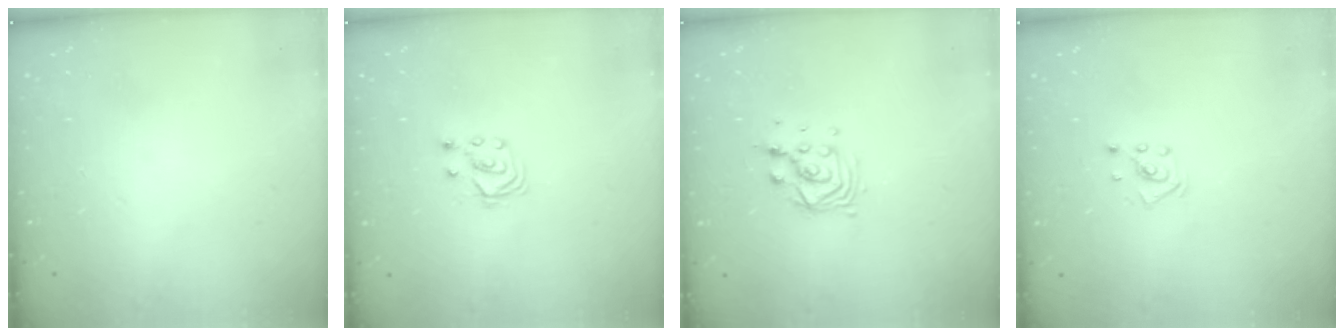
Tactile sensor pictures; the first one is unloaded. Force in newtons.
{"total": 2.8, "press": 2.7, "slide": 0.7}
{"total": 8.2, "press": 8.1, "slide": 0.5}
{"total": 2.2, "press": 2.2, "slide": 0.6}